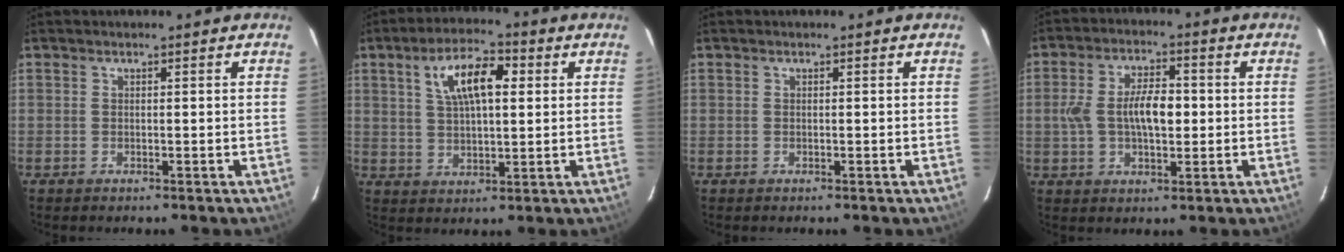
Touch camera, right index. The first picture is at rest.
{"total": 9.9, "force": [3.2, 4.1, 8.4], "torque": [-0.153, 0.020, 0.059]}
{"total": 0.0}
{"total": 8.8, "force": [-0.2, 4.1, 7.7], "torque": [-0.148, 0.011, -0.003]}